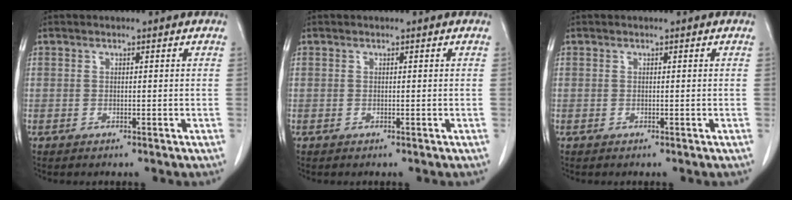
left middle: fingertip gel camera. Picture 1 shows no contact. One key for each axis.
{"total": 0.0}
{"total": 0.0}